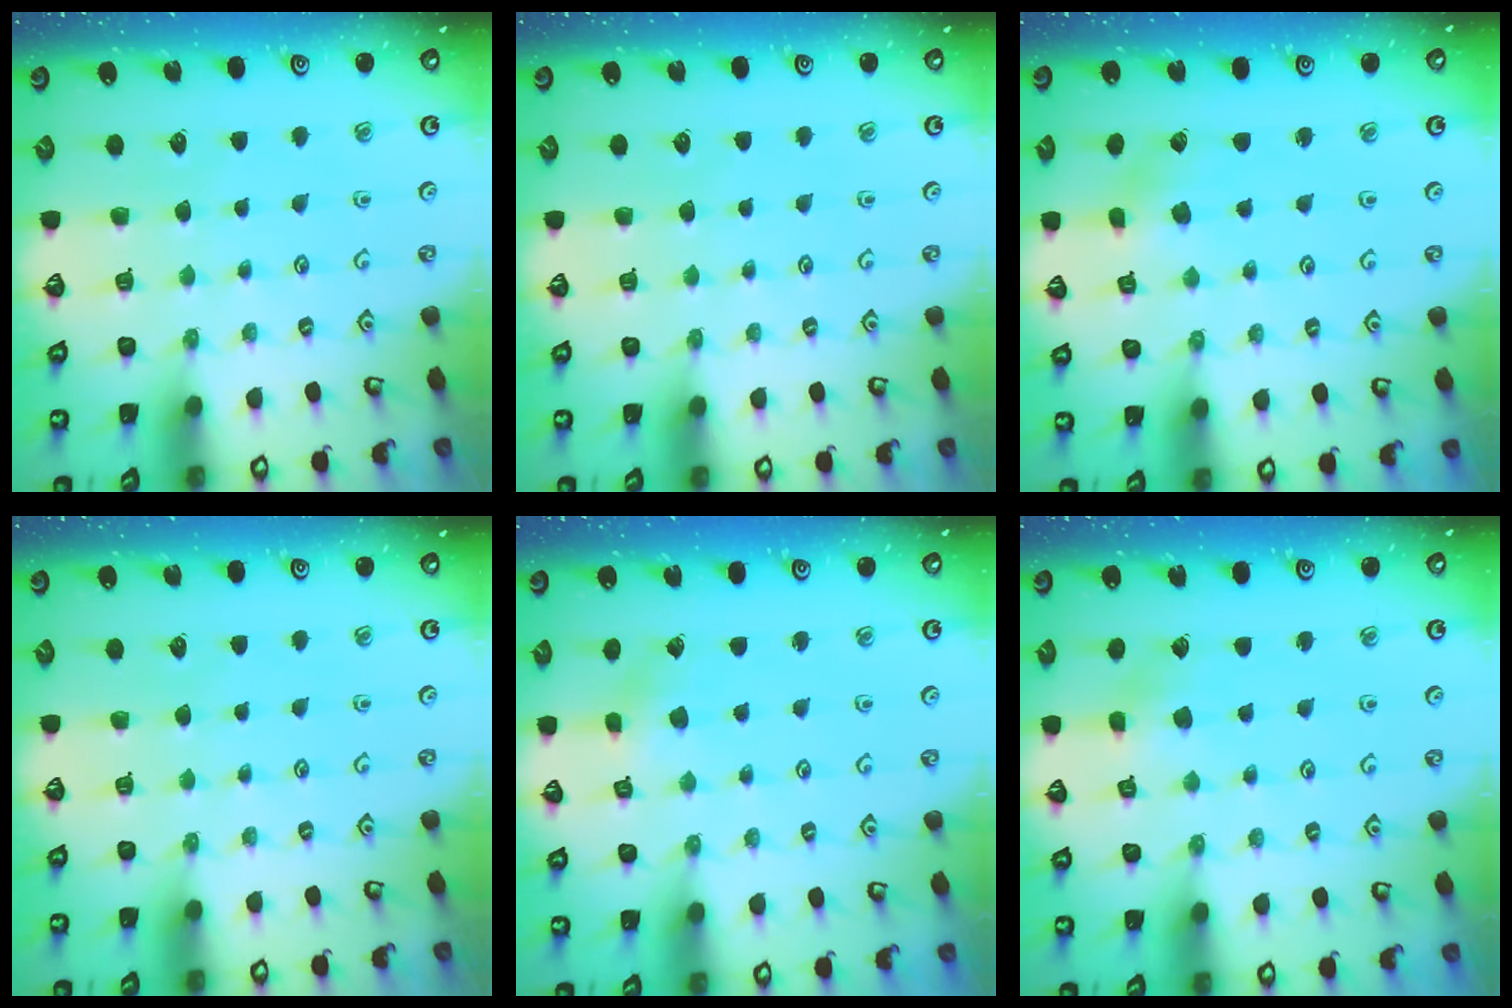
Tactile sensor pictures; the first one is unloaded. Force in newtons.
{"total": 0.0}
{"total": 2.3, "press": 2.3, "slide": 0.6}
{"total": 0.0}
{"total": 2.4, "press": 2.4, "slide": 0.3}
{"total": 4.2, "press": 4.1, "slide": 0.5}